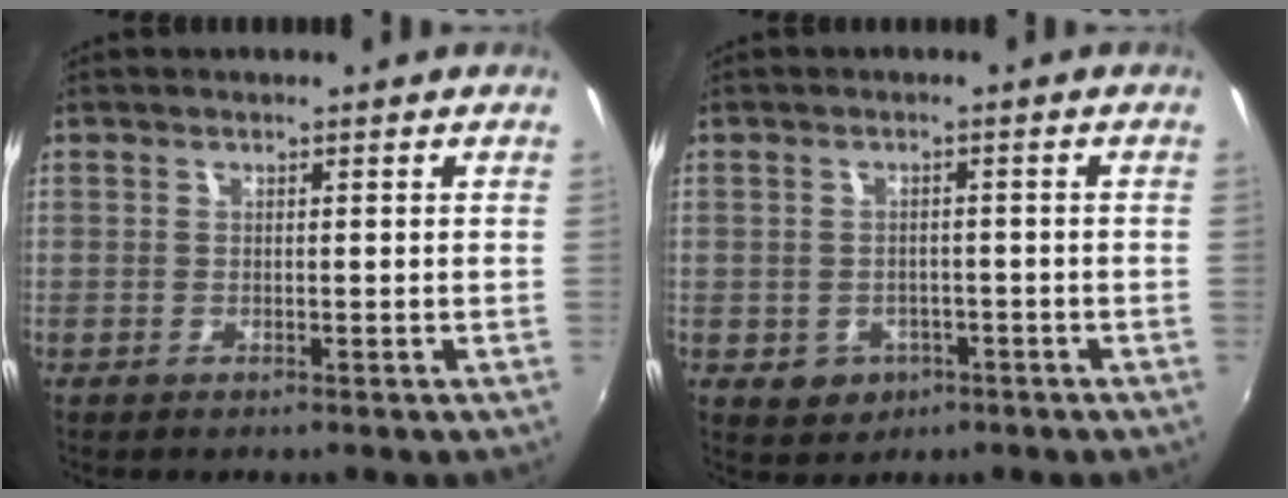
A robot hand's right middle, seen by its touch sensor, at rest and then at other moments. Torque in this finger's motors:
{"motor_torque": [0.49, -0.48, 0.02, 0.00]}